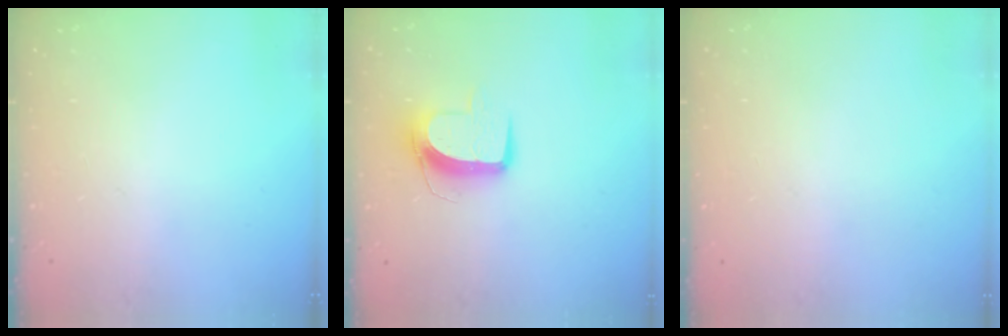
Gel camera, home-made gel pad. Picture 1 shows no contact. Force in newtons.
{"total": 10.3, "press": 10.3, "slide": 0.8}
{"total": 0.0}